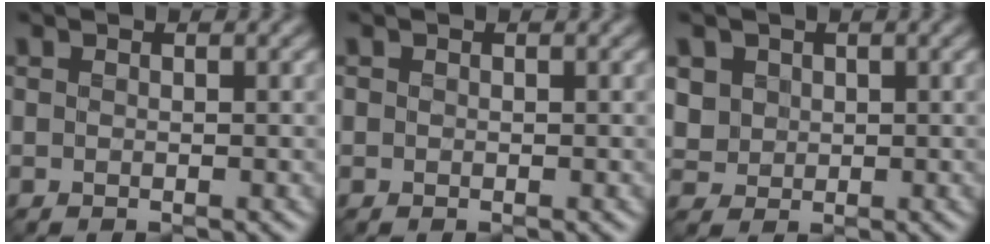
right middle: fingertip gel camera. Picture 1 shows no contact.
{"total": 0.0}
{"total": 2.8, "force": [1.0, 2.5, 0.9], "torque": [-0.041, 0.000, 0.035]}